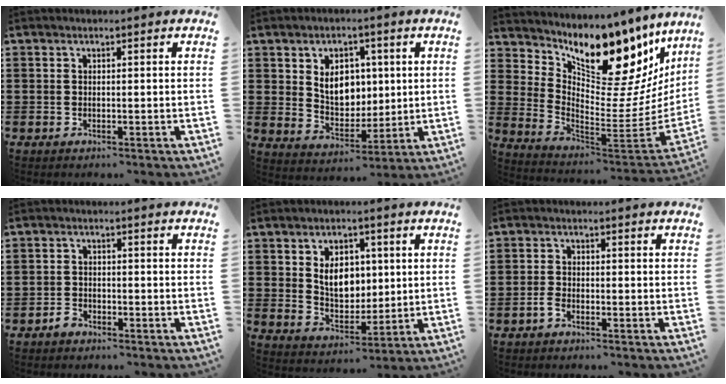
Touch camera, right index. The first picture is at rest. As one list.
[{"total": 7.1, "force": [1.7, 5.4, 4.3], "torque": [-0.079, 0.008, 0.027]}, {"total": 13.2, "force": [9.3, 5.7, 7.4], "torque": [-0.113, -0.096, 0.156]}, {"total": 1.8, "force": [-1.5, 0.9, 0.4], "torque": [-0.012, 0.002, -0.032]}, {"total": 6.9, "force": [1.5, 4.9, 4.6], "torque": [-0.081, 0.007, 0.021]}, {"total": 1.8, "force": [-1.2, 0.7, 1.0], "torque": [-0.028, -0.003, -0.026]}]